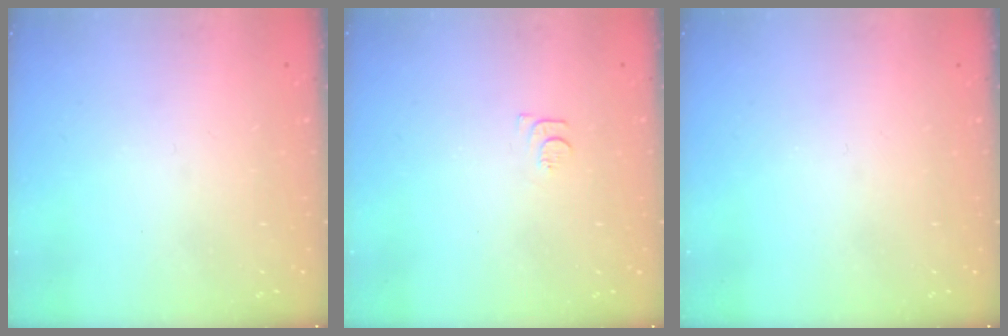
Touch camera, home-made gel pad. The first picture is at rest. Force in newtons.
{"total": 3.7, "press": 3.6, "slide": 0.6}
{"total": 0.0}